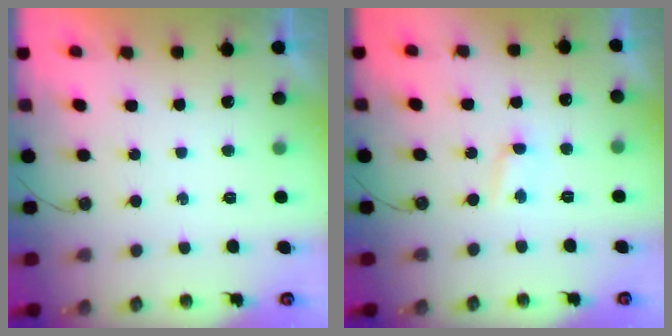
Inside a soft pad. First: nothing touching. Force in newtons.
{"total": 1.6, "press": 1.5, "slide": 0.2}